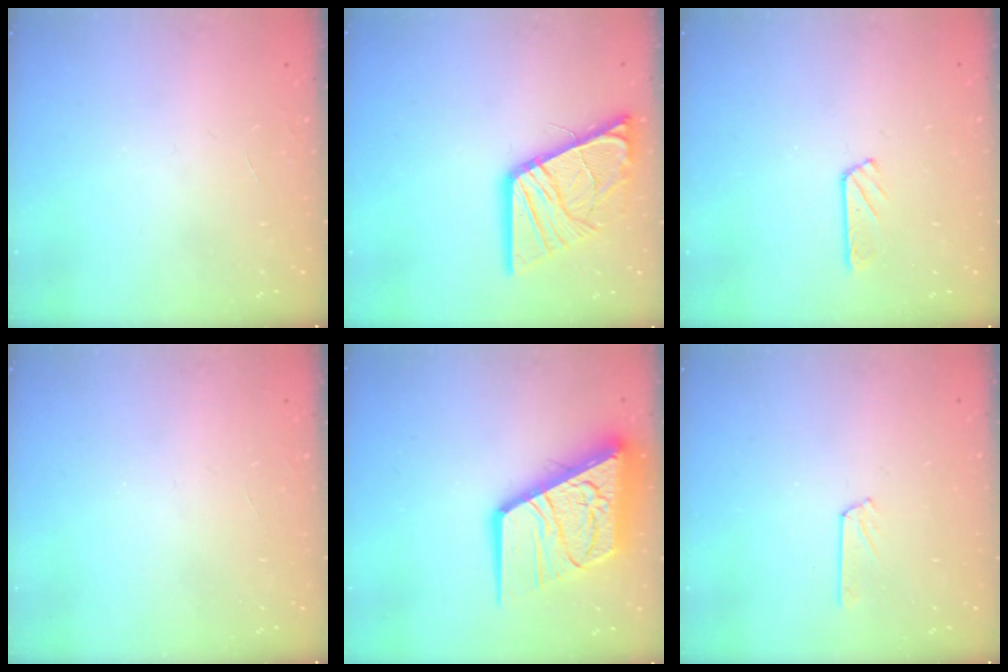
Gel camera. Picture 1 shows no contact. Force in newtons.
{"total": 16.2, "press": 16.2, "slide": 1.7}
{"total": 2.9, "press": 2.9, "slide": 0.3}
{"total": 0.0}
{"total": 22.6, "press": 22.4, "slide": 2.3}
{"total": 4.1, "press": 4.1, "slide": 0.5}